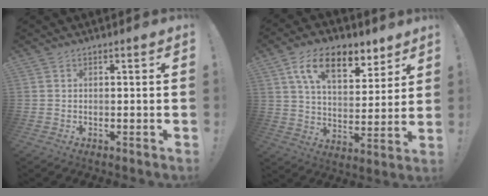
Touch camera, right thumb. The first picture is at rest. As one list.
[{"total": 16.1, "force": [9.1, 8.8, 10.0], "torque": [-0.154, -0.038, 0.161]}]